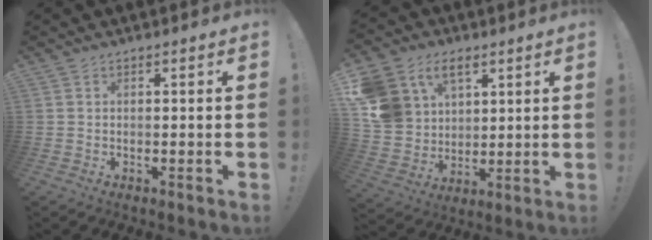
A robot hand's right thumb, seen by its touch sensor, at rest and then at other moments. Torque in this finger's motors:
{"motor_torque": [1.51, 1.80, 1.13, 0.82, 0.10]}